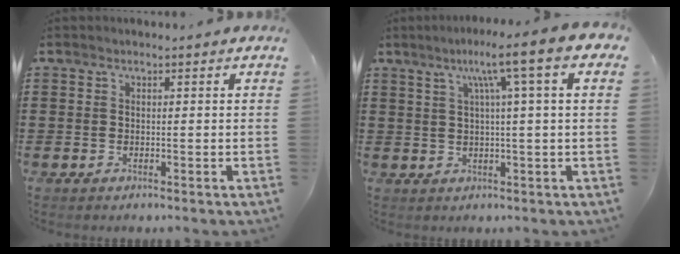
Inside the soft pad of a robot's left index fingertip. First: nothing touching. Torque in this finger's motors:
{"motor_torque": [2.14, 0.00, 0.58, 0.21]}